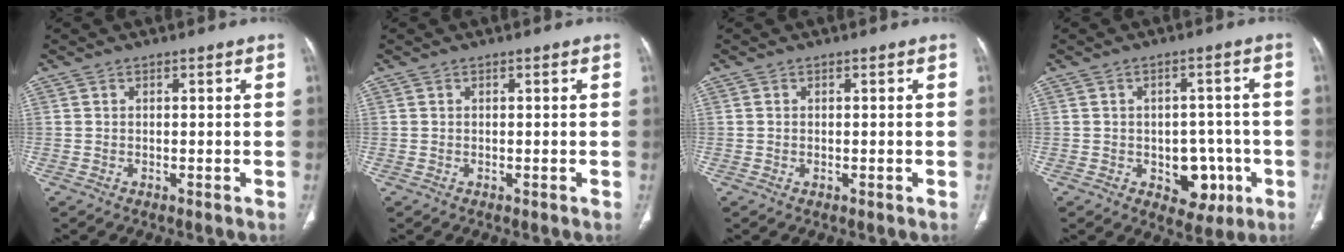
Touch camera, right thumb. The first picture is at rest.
{"total": 0.0}
{"total": 0.0}
{"total": 8.2, "force": [-2.4, 5.9, 5.2], "torque": [-0.028, 0.016, -0.020]}